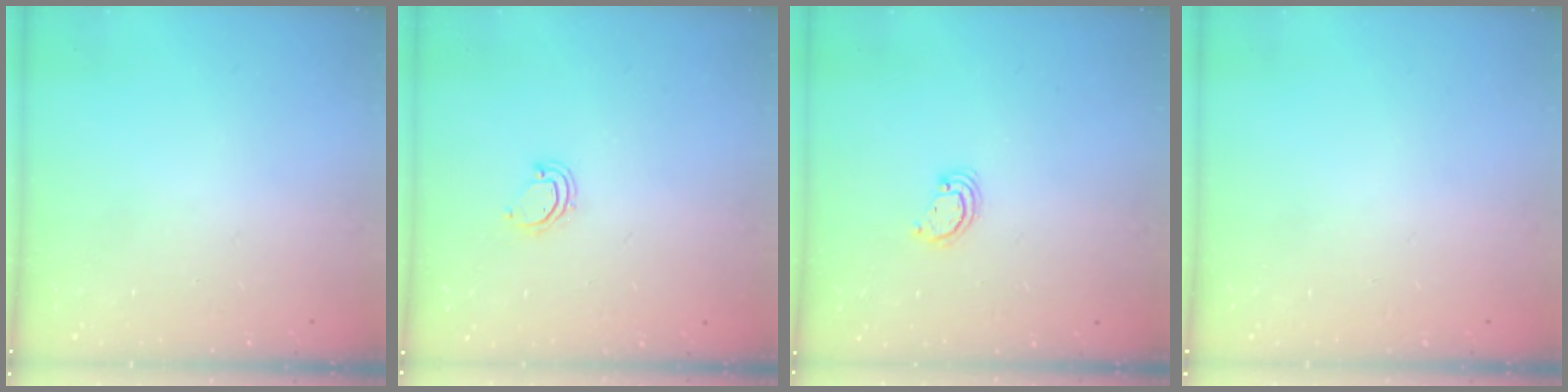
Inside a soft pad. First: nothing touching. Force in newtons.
{"total": 4.3, "press": 4.3, "slide": 0.5}
{"total": 2.6, "press": 2.6, "slide": 0.3}
{"total": 0.0}